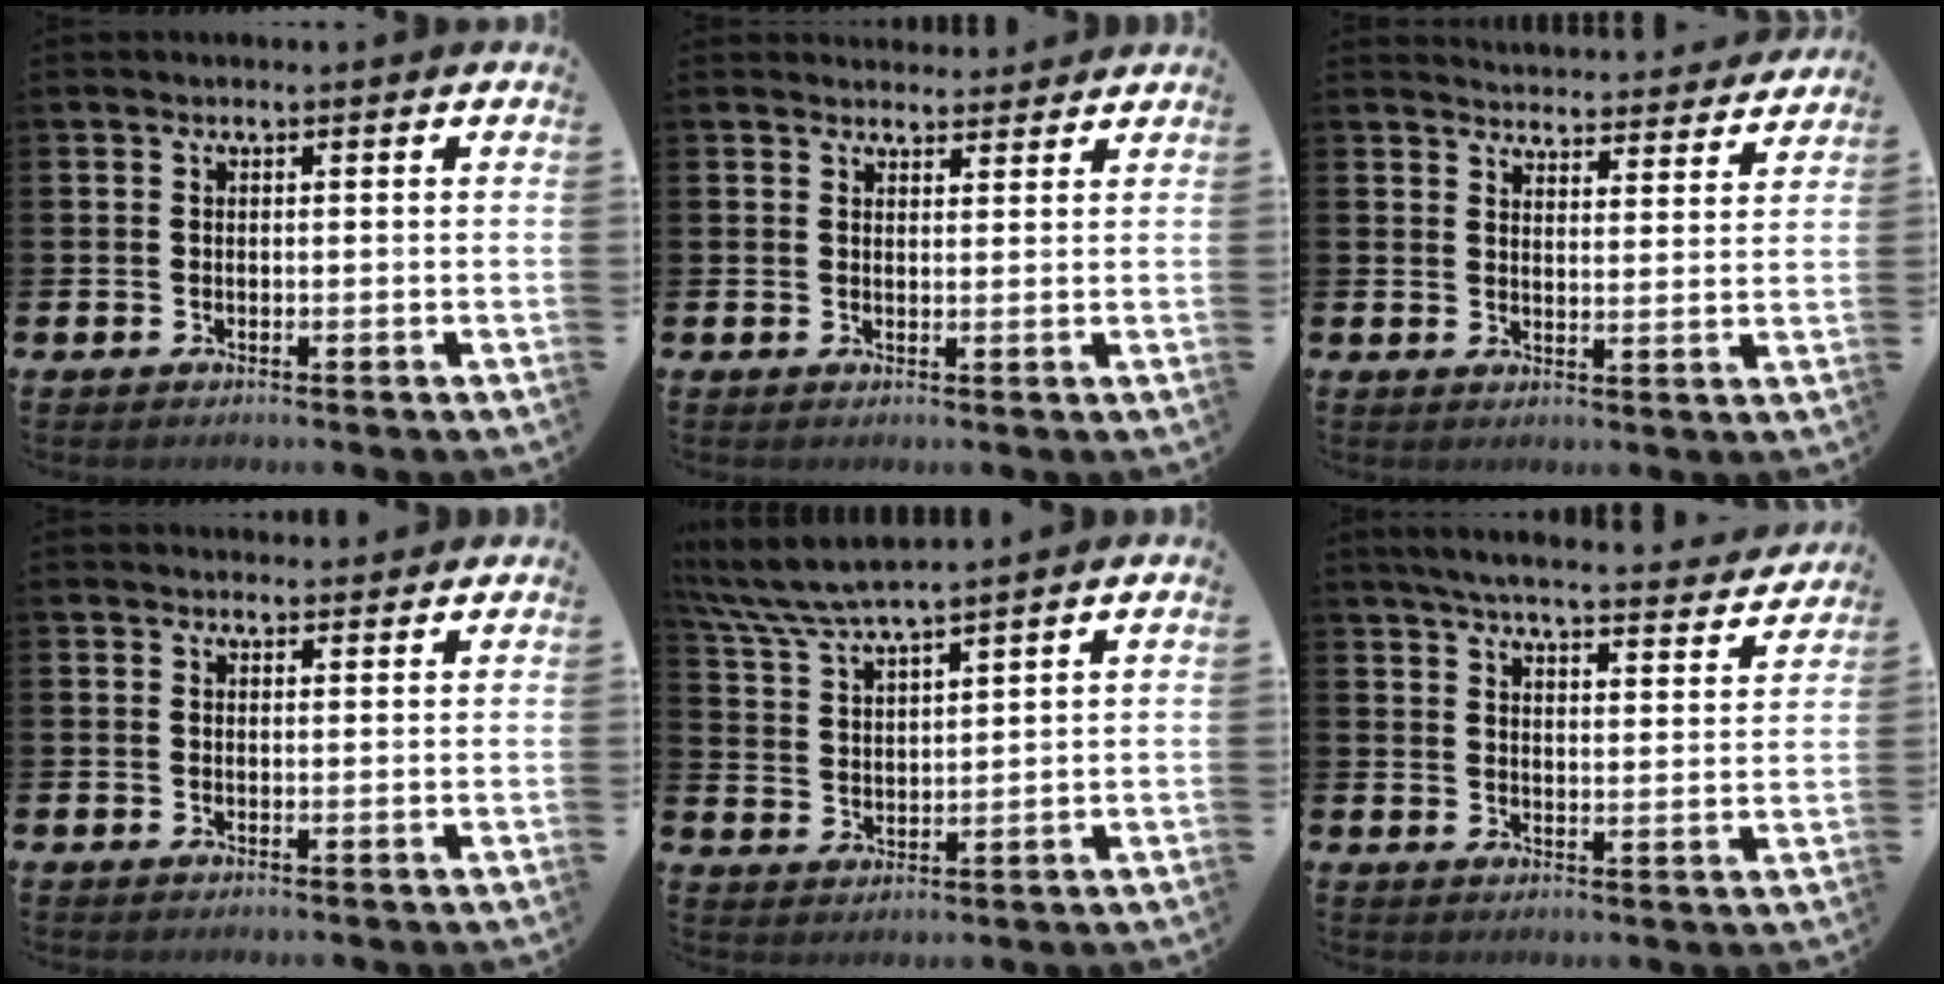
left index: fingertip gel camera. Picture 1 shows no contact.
{"total": 2.7, "force": [2.6, 0.7, -0.2], "torque": [0.007, -0.016, 0.046]}
{"total": 4.5, "force": [4.5, 0.4, -0.1], "torque": [-0.001, -0.040, 0.077]}
{"total": 1.7, "force": [1.6, 0.4, -0.1], "torque": [0.009, -0.009, 0.028]}
{"total": 6.1, "force": [5.9, 0.2, 1.8], "torque": [-0.063, -0.031, 0.104]}
{"total": 5.8, "force": [5.5, 0.5, 1.7], "torque": [-0.041, -0.043, 0.092]}